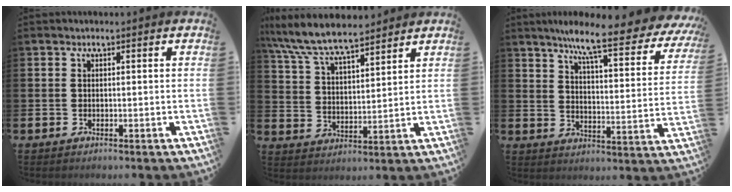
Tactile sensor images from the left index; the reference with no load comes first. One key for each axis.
{"total": 7.9, "fx": 7.4, "fy": 1.1, "fz": 2.5, "tx": -0.083, "ty": -0.037, "tz": 0.134}
{"total": 9.7, "fx": 7.7, "fy": 1.3, "fz": 5.8, "tx": -0.109, "ty": -0.053, "tz": 0.121}